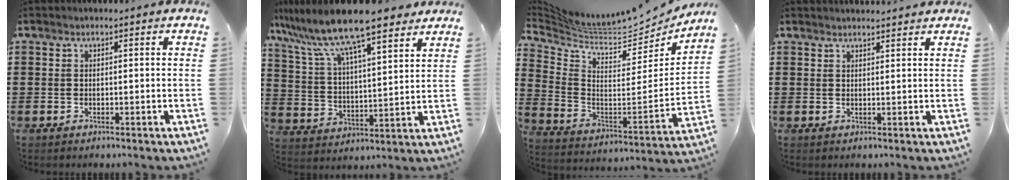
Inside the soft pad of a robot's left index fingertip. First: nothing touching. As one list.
[{"total": 11.5, "force": [9.7, 1.2, 6.1], "torque": [-0.157, -0.044, 0.164]}, {"total": 6.5, "force": [6.0, 0.8, 2.1], "torque": [-0.076, -0.058, 0.099]}, {"total": 1.5, "force": [1.5, 0.0, 0.2], "torque": [-0.006, 0.001, 0.029]}]